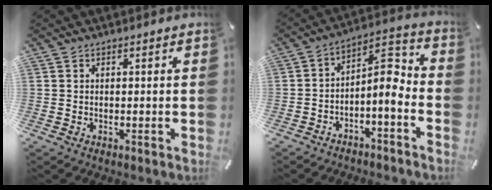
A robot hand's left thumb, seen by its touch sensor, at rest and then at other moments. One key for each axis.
{"total": 7.1, "fx": -2.1, "fy": 3.5, "fz": 5.8, "tx": -0.075, "ty": -0.010, "tz": -0.042}